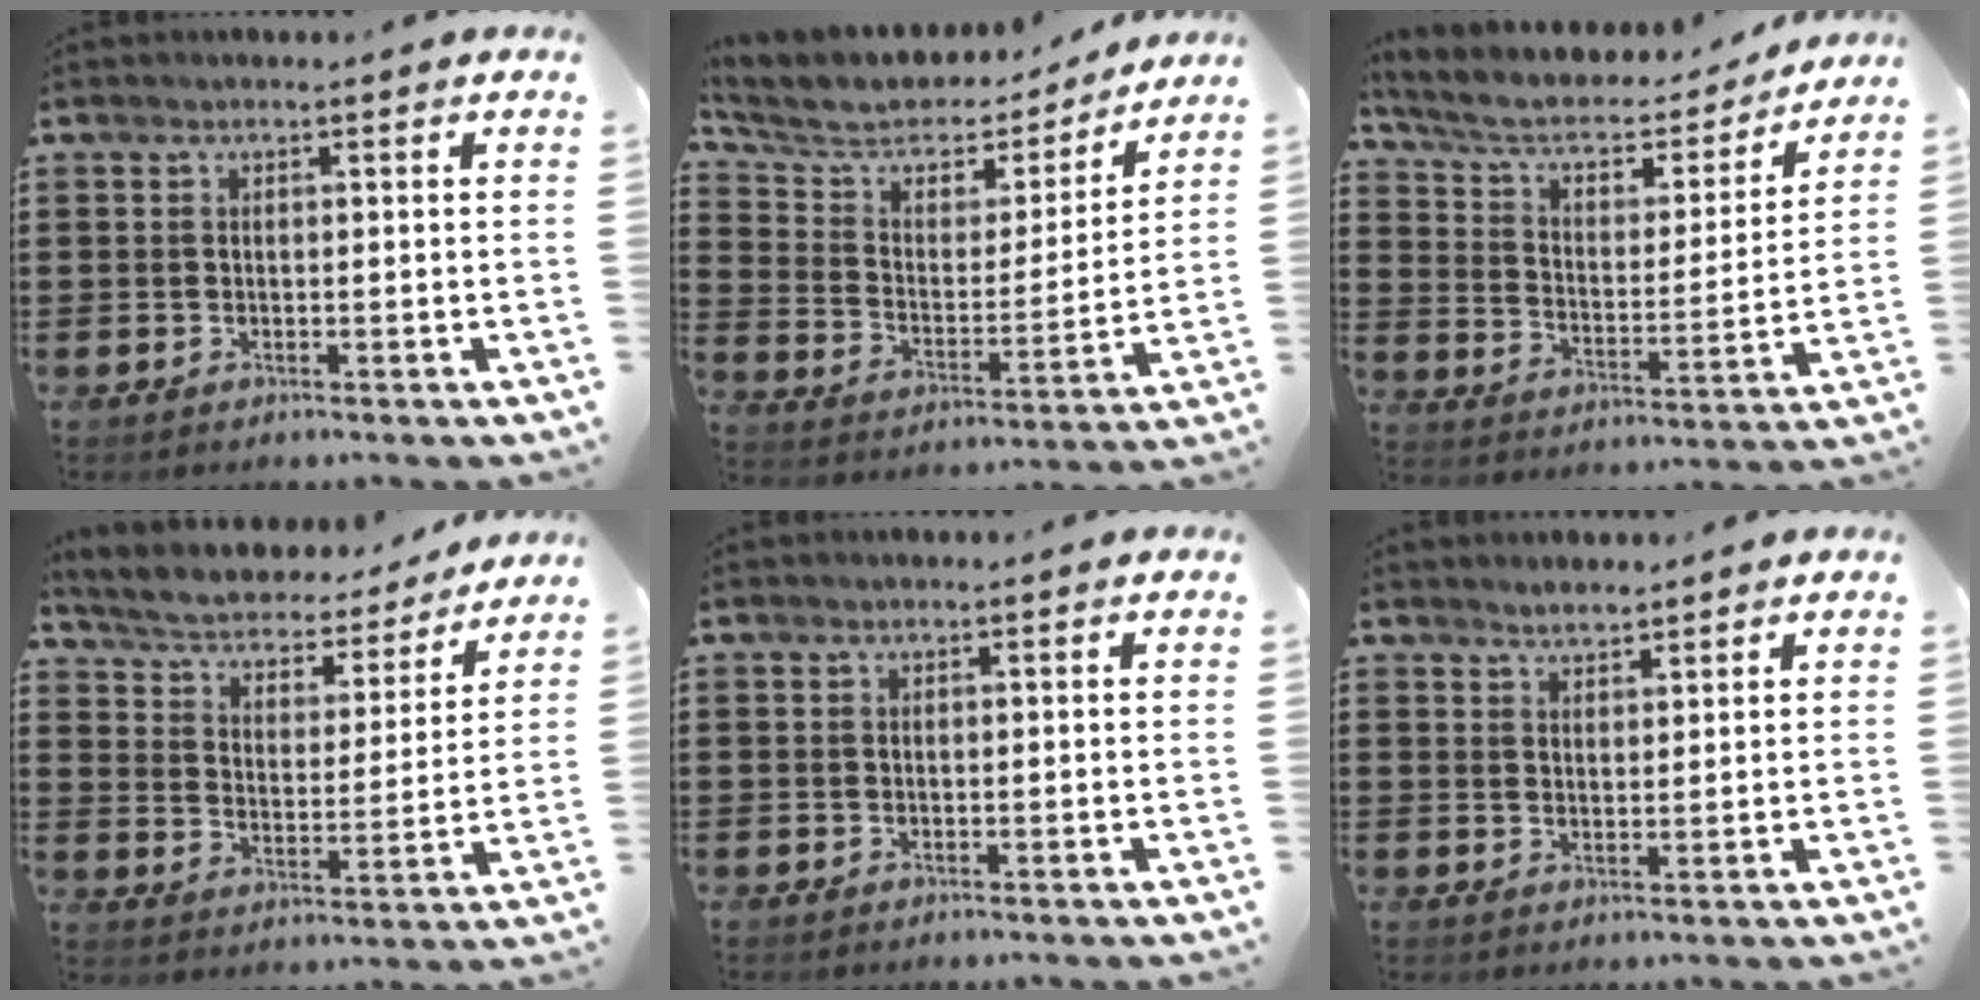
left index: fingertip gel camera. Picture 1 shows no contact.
{"total": 6.2, "force": [5.0, 3.0, 2.0], "torque": [-0.073, -0.033, 0.083]}
{"total": 5.4, "force": [3.8, 2.6, 2.8], "torque": [-0.075, -0.023, 0.059]}
{"total": 3.7, "force": [3.6, 0.7, 0.9], "torque": [-0.040, -0.029, 0.052]}
{"total": 0.0}
{"total": 1.9, "force": [1.8, 0.3, 0.1], "torque": [-0.007, 0.002, 0.037]}